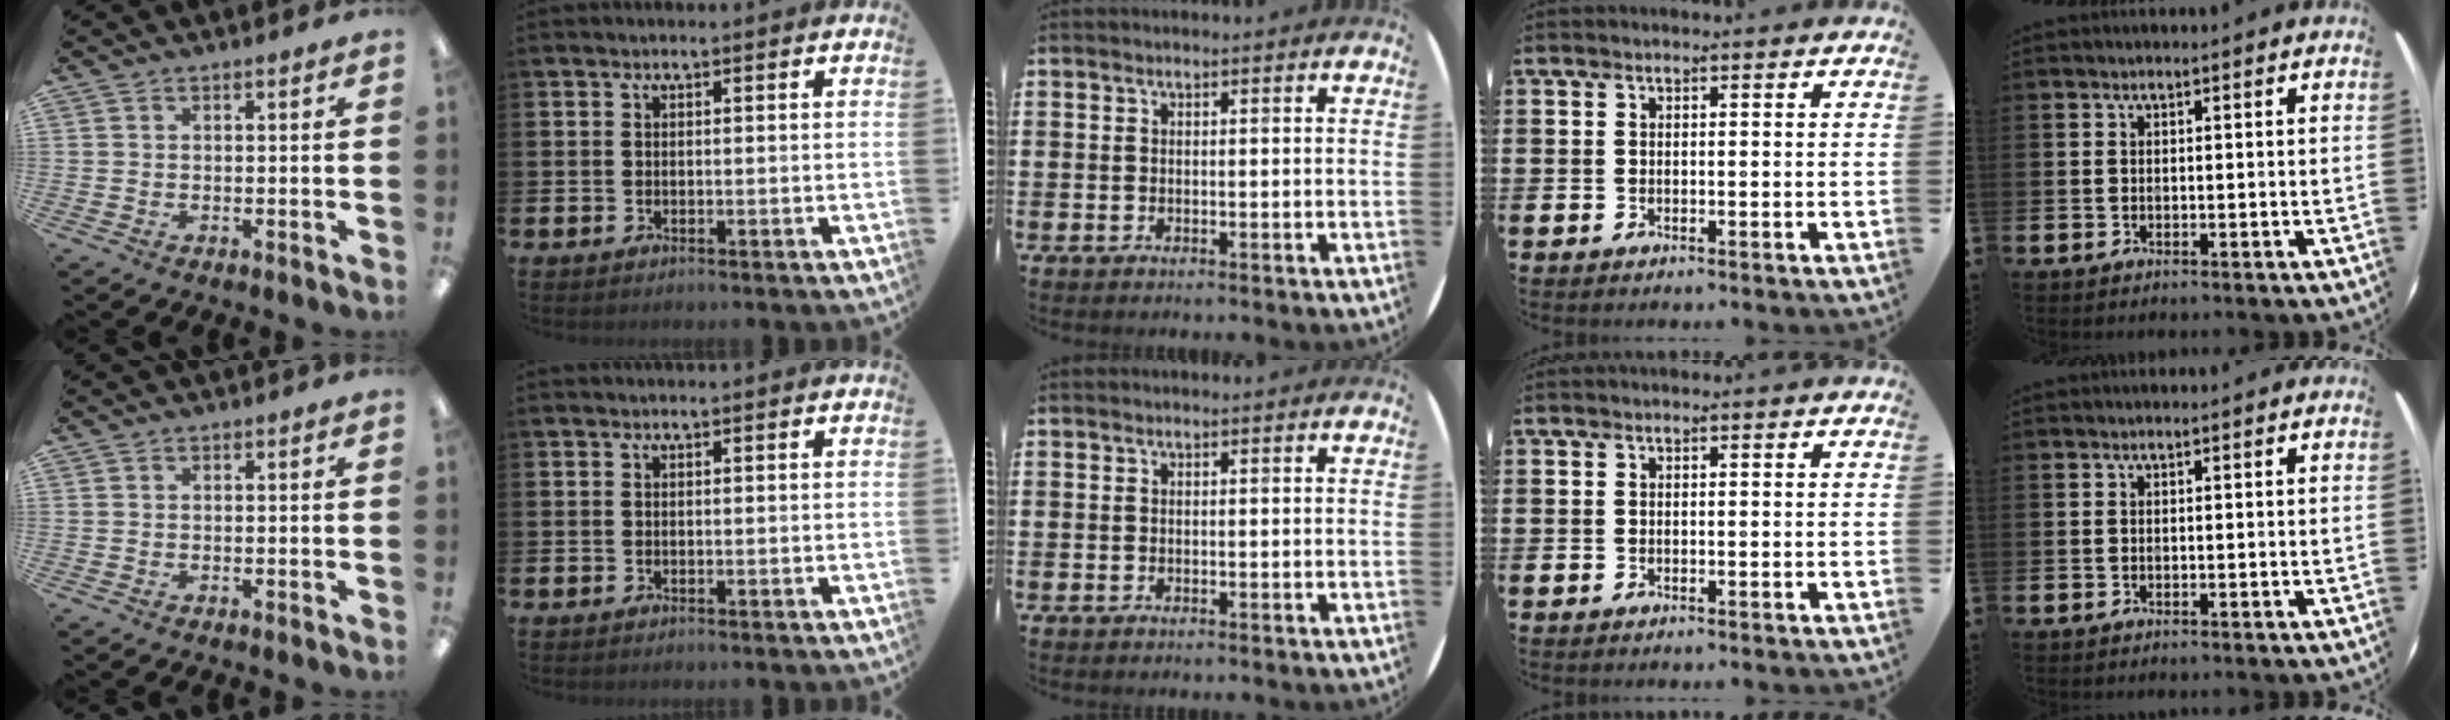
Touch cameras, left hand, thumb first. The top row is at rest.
{}